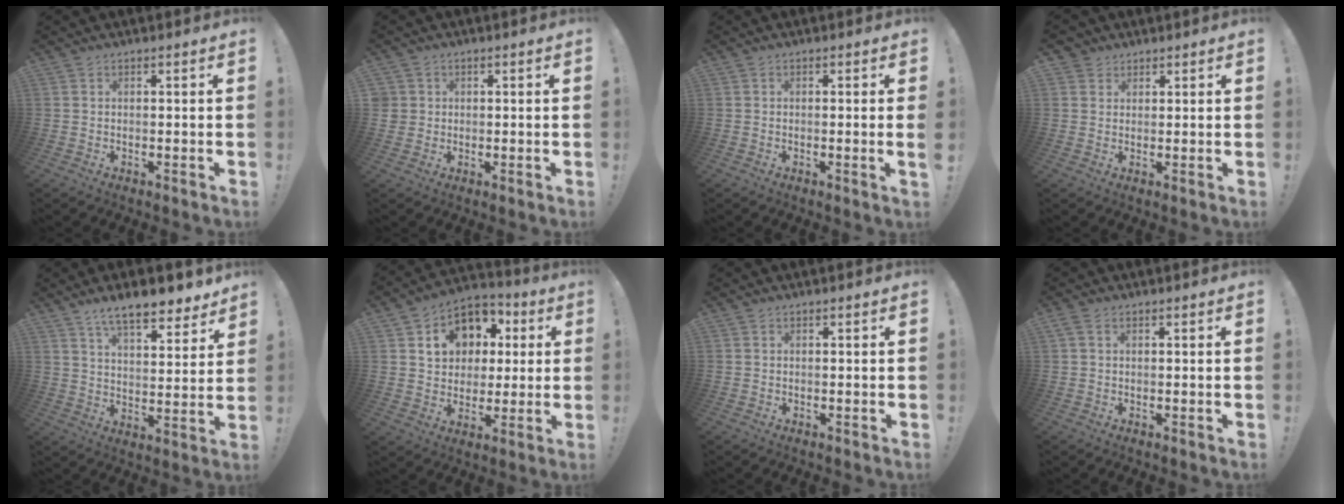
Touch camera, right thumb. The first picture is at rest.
{"total": 3.1, "force": [0.9, 2.9, 0.5], "torque": [0.001, -0.002, 0.017]}
{"total": 1.6, "force": [0.0, -0.7, 1.4], "torque": [-0.015, -0.006, -0.002]}
{"total": 3.0, "force": [1.9, 2.3, 0.1], "torque": [0.003, -0.009, 0.034]}
{"total": 11.4, "force": [8.9, 3.6, 6.3], "torque": [-0.098, -0.059, 0.156]}
{"total": 13.8, "force": [4.5, 11.6, 5.9], "torque": [-0.076, -0.017, 0.095]}
{"total": 0.0}
{"total": 1.6, "force": [0.7, 0.9, 1.1], "torque": [-0.023, 0.002, 0.012]}